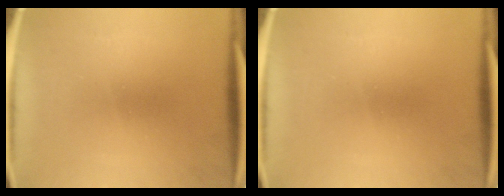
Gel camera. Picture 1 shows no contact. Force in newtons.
{"total": 0.0}